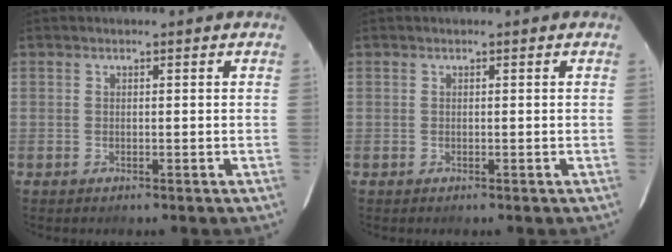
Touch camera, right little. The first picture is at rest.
{"total": 0.0}